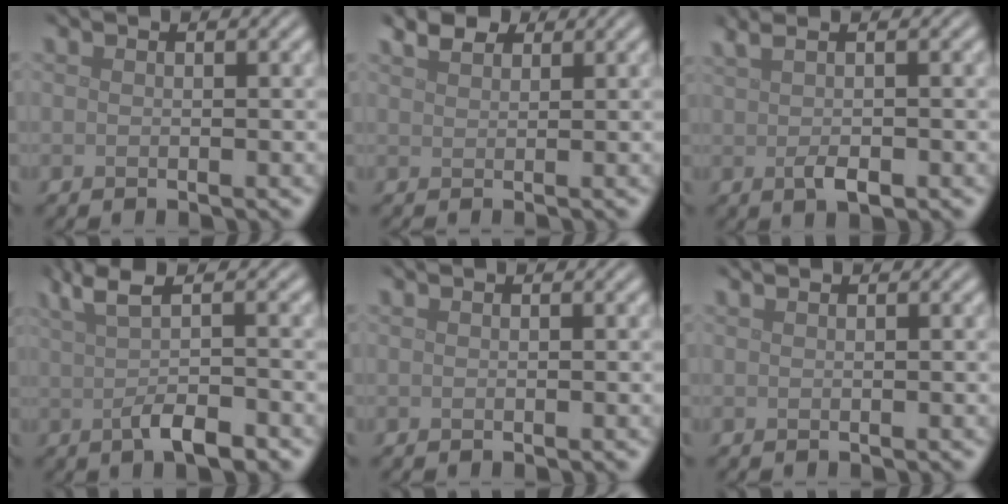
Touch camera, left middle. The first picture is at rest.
{"total": 1.6, "force": [1.3, 0.6, 0.7], "torque": [-0.015, 0.003, 0.025]}
{"total": 3.2, "force": [0.5, 1.0, 3.0], "torque": [-0.055, 0.005, 0.011]}
{"total": 4.6, "force": [0.1, 1.3, 4.4], "torque": [-0.077, 0.003, 0.003]}
{"total": 0.0}
{"total": 0.6, "force": [0.5, 0.2, 0.2], "torque": [-0.001, 0.004, 0.005]}